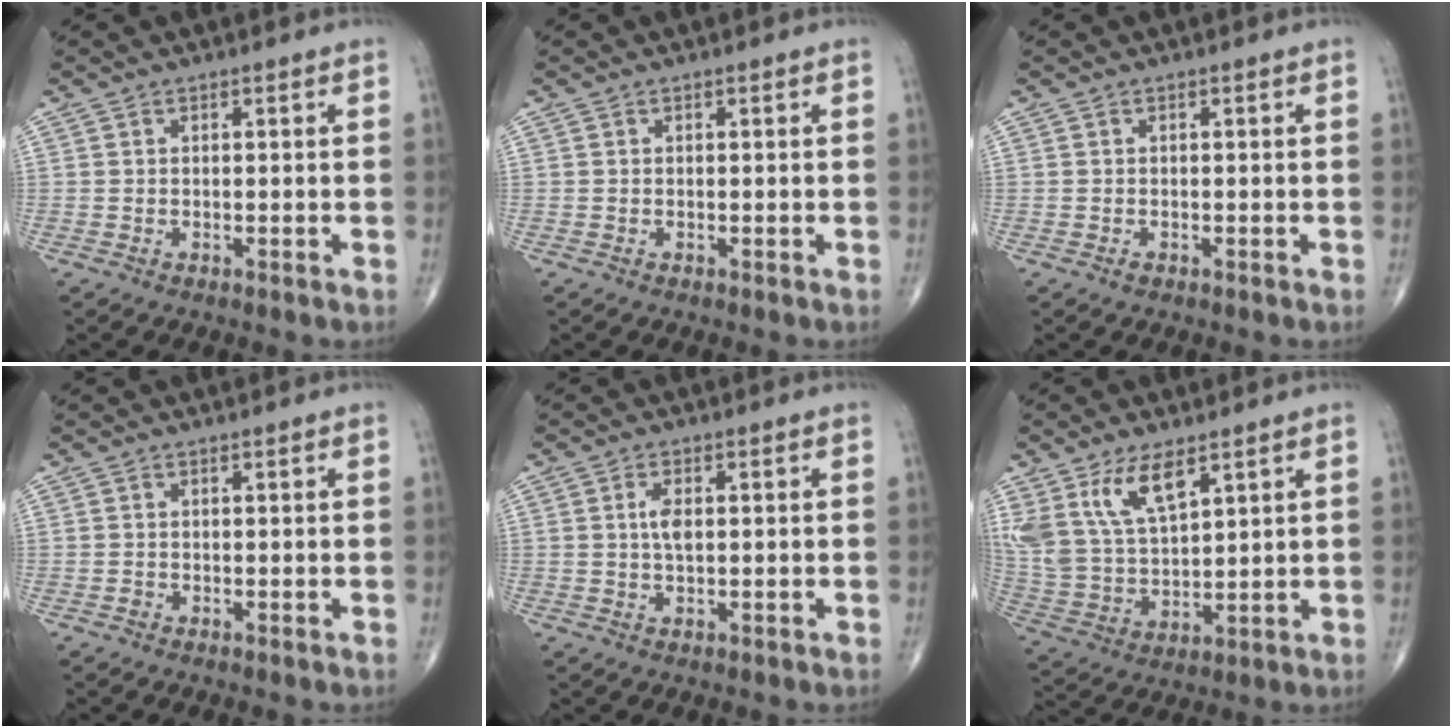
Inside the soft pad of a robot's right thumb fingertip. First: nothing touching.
{"total": 0.0}
{"total": 0.6, "force": [-0.4, 0.3, 0.3], "torque": [-0.004, 0.000, -0.007]}
{"total": 0.0}
{"total": 3.0, "force": [0.5, 1.4, 2.6], "torque": [-0.051, -0.001, 0.008]}
{"total": 12.8, "force": [7.2, 5.8, 8.8], "torque": [-0.165, -0.025, 0.157]}